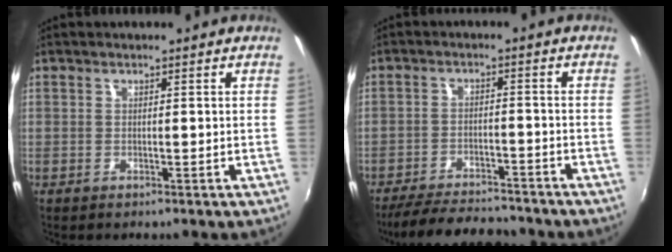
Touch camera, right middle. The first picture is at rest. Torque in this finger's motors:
{"motor_torque": [1.09, -1.05, 0.38, 0.11]}